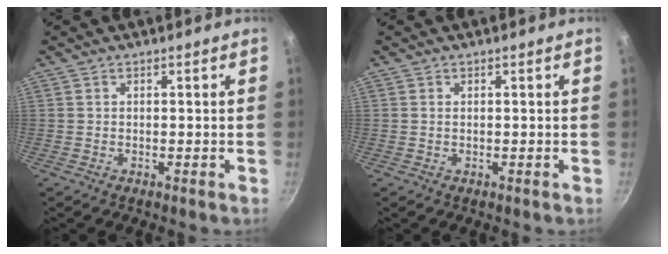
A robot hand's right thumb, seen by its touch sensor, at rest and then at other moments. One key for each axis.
{"total": 0.5, "fx": 0.1, "fy": 0.3, "fz": 0.4, "tx": -0.008, "ty": 0.001, "tz": 0.002}